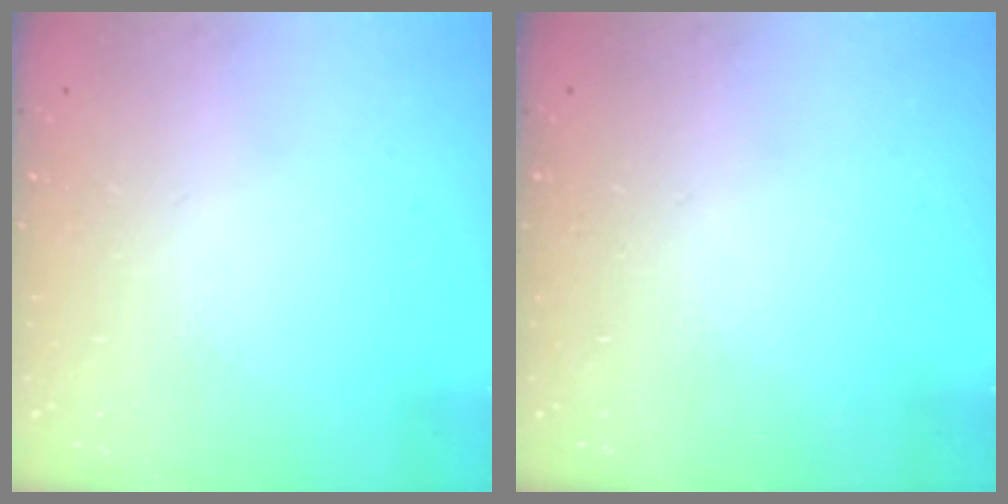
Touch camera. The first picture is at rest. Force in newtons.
{"total": 0.0}